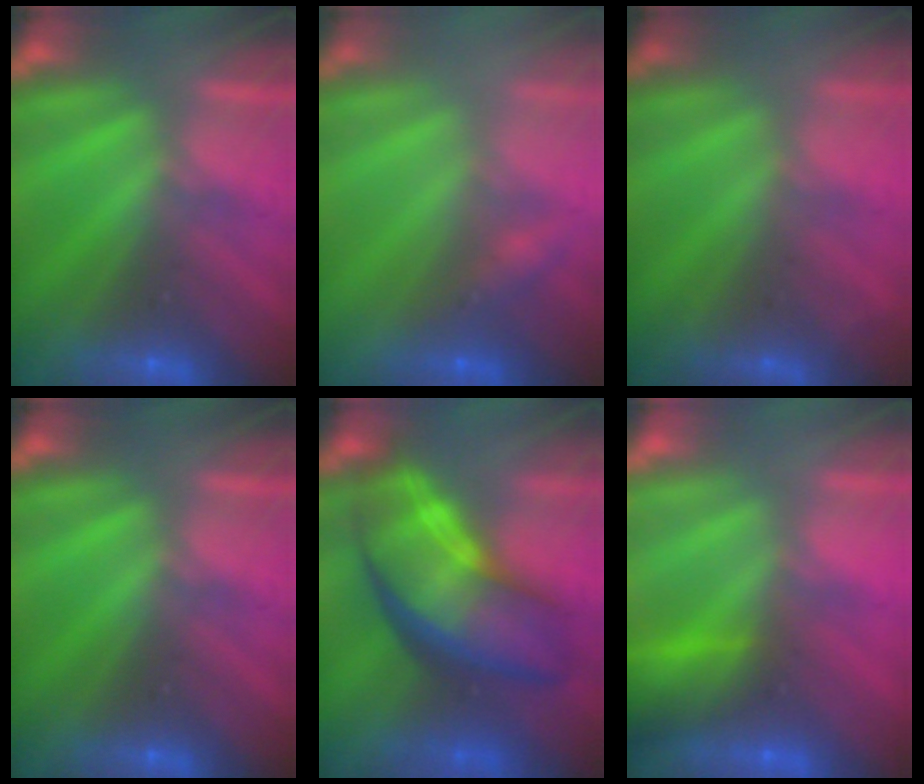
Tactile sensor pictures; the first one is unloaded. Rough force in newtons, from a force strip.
{"total": 2.4}
{"total": 1.8}
{"total": 0.0}
{"total": 10.9}
{"total": 7.8}